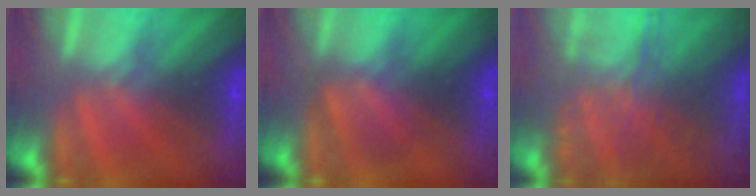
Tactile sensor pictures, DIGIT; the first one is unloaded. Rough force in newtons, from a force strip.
{"total": 2.5}
{"total": 7.2}